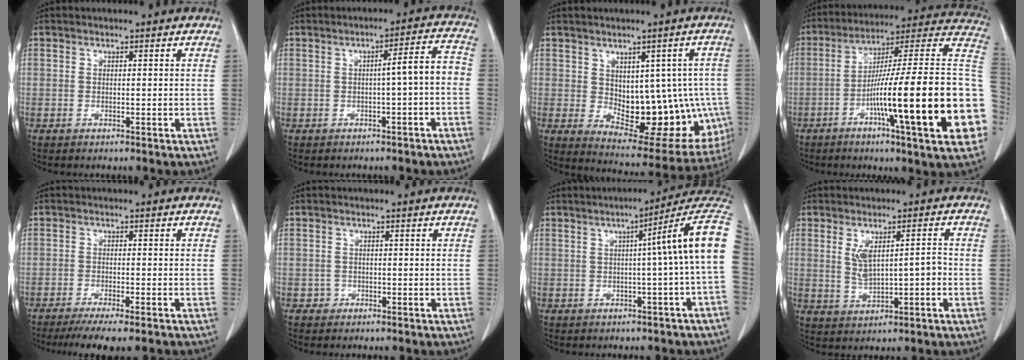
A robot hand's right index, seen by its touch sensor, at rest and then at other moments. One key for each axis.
{"total": 5.0, "fx": -1.0, "fy": 0.3, "fz": 4.9, "tx": -0.064, "ty": 0.021, "tz": -0.014}
{"total": 17.2, "fx": -1.4, "fy": 8.8, "fz": 14.7, "tx": -0.158, "ty": 0.010, "tz": 0.011}
{"total": 29.1, "fx": -6.5, "fy": 1.4, "fz": 28.3, "tx": -0.320, "ty": 0.004, "tz": -0.111}
{"total": 8.2, "fx": -6.7, "fy": 0.6, "fz": 4.8, "tx": -0.061, "ty": -0.014, "tz": -0.100}
{"total": 1.1, "fx": -0.4, "fy": 1.0, "fz": -0.2, "tx": 0.004, "ty": 0.006, "tz": -0.009}
{"total": 9.9, "fx": 0.9, "fy": -1.4, "fz": 9.7, "tx": -0.110, "ty": 0.029, "tz": 0.002}
{"total": 5.5, "fx": 0.2, "fy": 1.8, "fz": 5.2, "tx": -0.094, "ty": 0.009, "tz": 0.016}